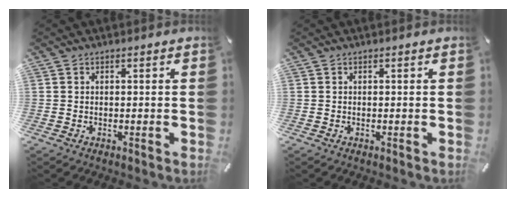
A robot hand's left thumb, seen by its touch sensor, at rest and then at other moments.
{"total": 0.0}